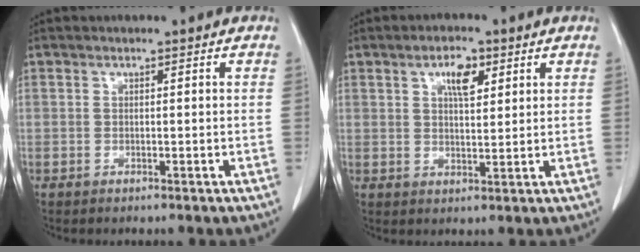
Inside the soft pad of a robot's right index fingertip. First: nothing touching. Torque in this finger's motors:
{"motor_torque": [0.20, 0.15, 0.10, 0.06]}